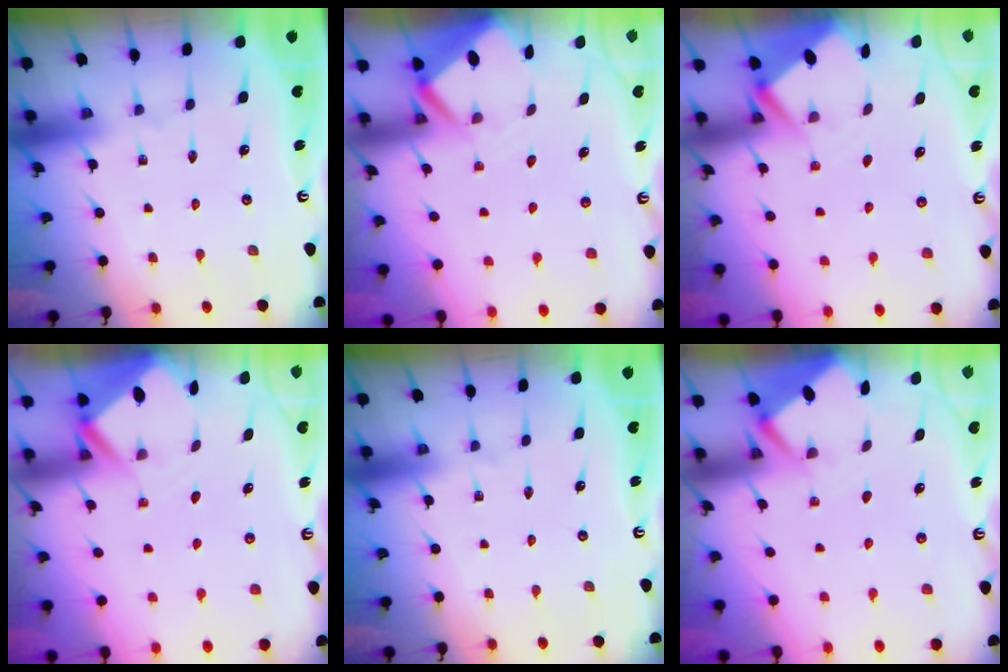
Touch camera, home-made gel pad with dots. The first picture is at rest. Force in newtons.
{"total": 3.1, "press": 3.1, "slide": 0.3}
{"total": 2.8, "press": 2.8, "slide": 0.4}
{"total": 3.1, "press": 3.1, "slide": 0.3}
{"total": 0.0}
{"total": 2.8, "press": 2.8, "slide": 0.3}